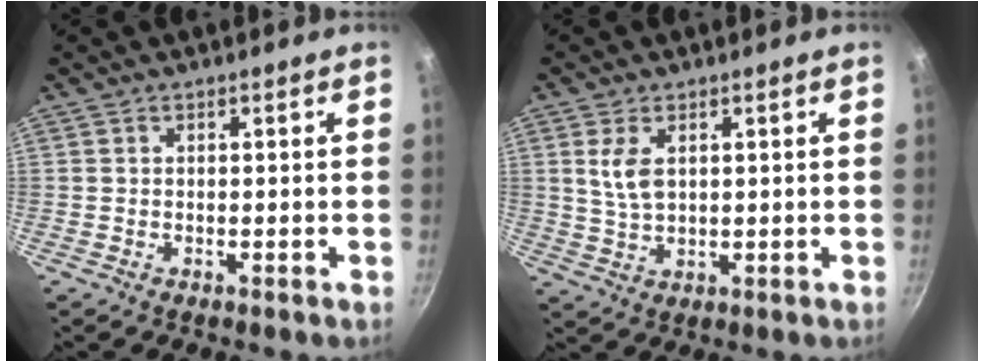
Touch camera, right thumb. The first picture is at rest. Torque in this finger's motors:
{"motor_torque": [-0.37, 0.61, 0.00, -0.01, 0.01]}